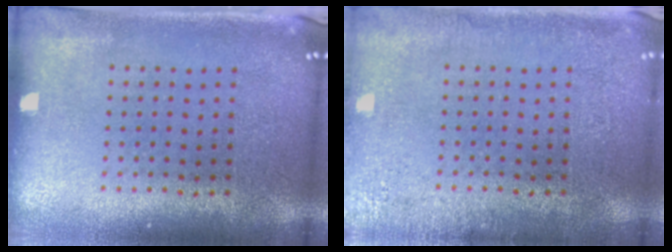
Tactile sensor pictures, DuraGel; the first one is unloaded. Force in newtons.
{"total": 2.3, "press": 2.2, "slide": 0.3}